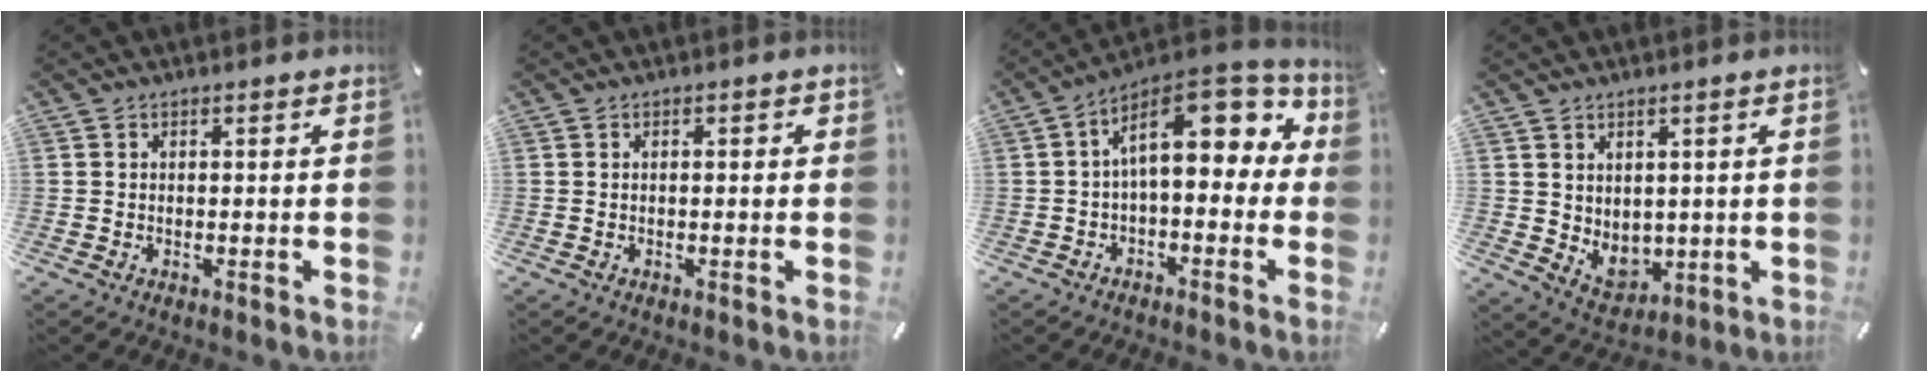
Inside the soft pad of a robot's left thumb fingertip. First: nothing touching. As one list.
[{"total": 0.7, "force": [-0.1, 0.5, 0.5], "torque": [-0.010, 0.002, -0.003]}, {"total": 16.6, "force": [5.0, 8.2, 13.5], "torque": [-0.211, -0.023, 0.084]}, {"total": 6.1, "force": [1.9, 5.5, 1.8], "torque": [-0.029, -0.017, 0.041]}]